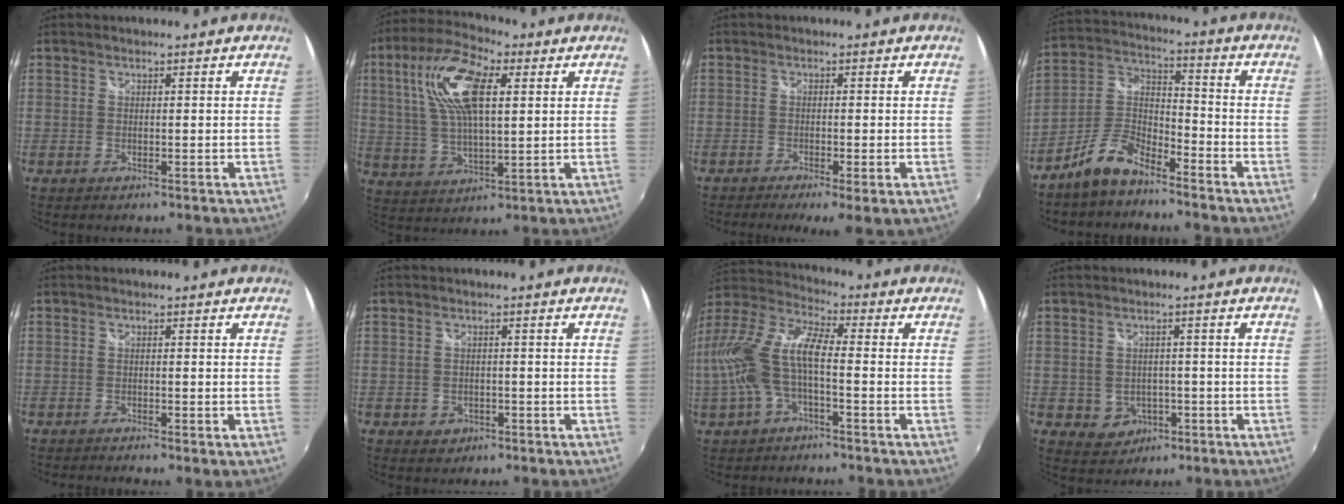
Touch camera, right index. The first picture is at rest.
{"total": 15.4, "force": [5.1, 6.4, 13.0], "torque": [-0.255, 0.025, 0.093]}
{"total": 5.1, "force": [-3.0, 0.7, 4.1], "torque": [-0.081, -0.023, -0.044]}
{"total": 9.1, "force": [-6.7, 3.2, 5.2], "torque": [-0.128, 0.024, -0.133]}
{"total": 1.9, "force": [-1.3, 0.2, 1.4], "torque": [-0.027, -0.007, -0.023]}
{"total": 3.0, "force": [-1.3, 2.6, 0.9], "torque": [-0.024, 0.002, -0.013]}
{"total": 14.5, "force": [-2.1, 5.4, 13.3], "torque": [-0.268, 0.007, -0.042]}
{"total": 4.7, "force": [-1.4, 4.3, 1.2], "torque": [-0.037, 0.008, -0.006]}